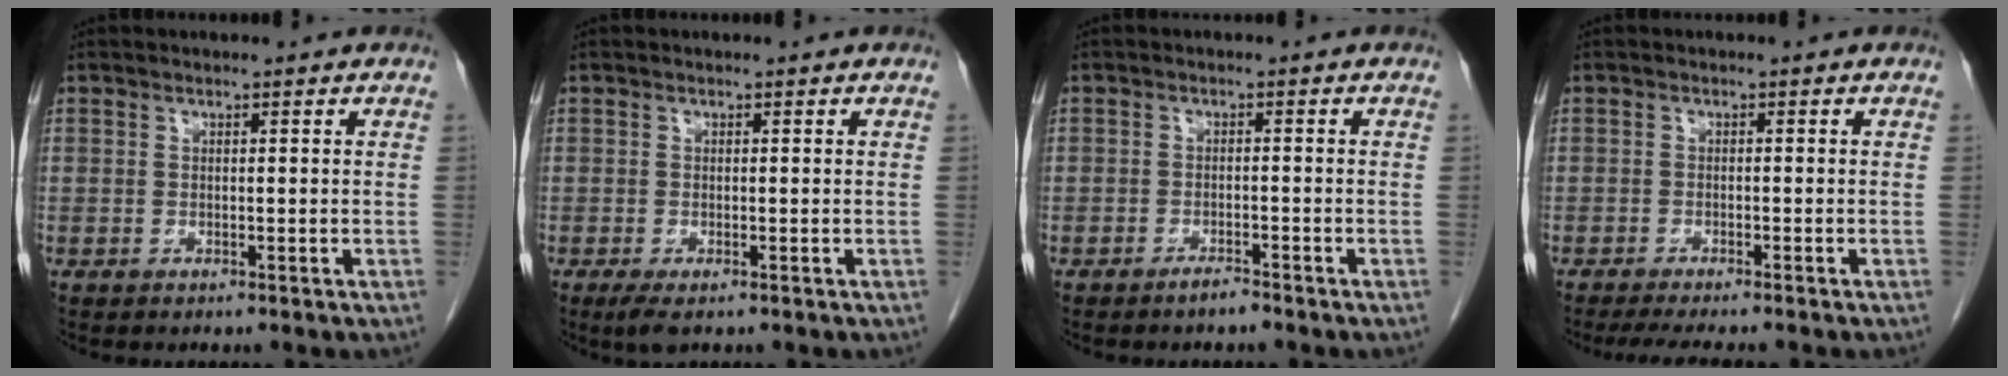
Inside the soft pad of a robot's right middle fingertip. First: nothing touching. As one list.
[{"total": 2.1, "force": [-1.3, 0.7, 1.6], "torque": [-0.031, -0.006, -0.018]}, {"total": 1.7, "force": [-1.5, 0.2, 0.7], "torque": [-0.014, -0.001, -0.026]}, {"total": 5.9, "force": [-5.0, 0.4, 3.1], "torque": [-0.039, -0.012, -0.076]}]